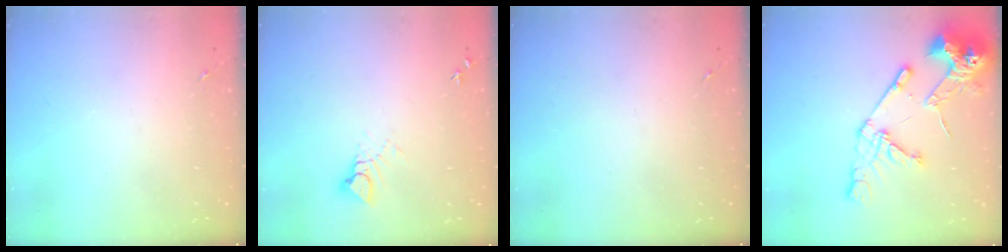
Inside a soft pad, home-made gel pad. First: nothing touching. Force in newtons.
{"total": 4.0, "press": 3.9, "slide": 0.4}
{"total": 0.0}
{"total": 17.1, "press": 17.0, "slide": 2.1}